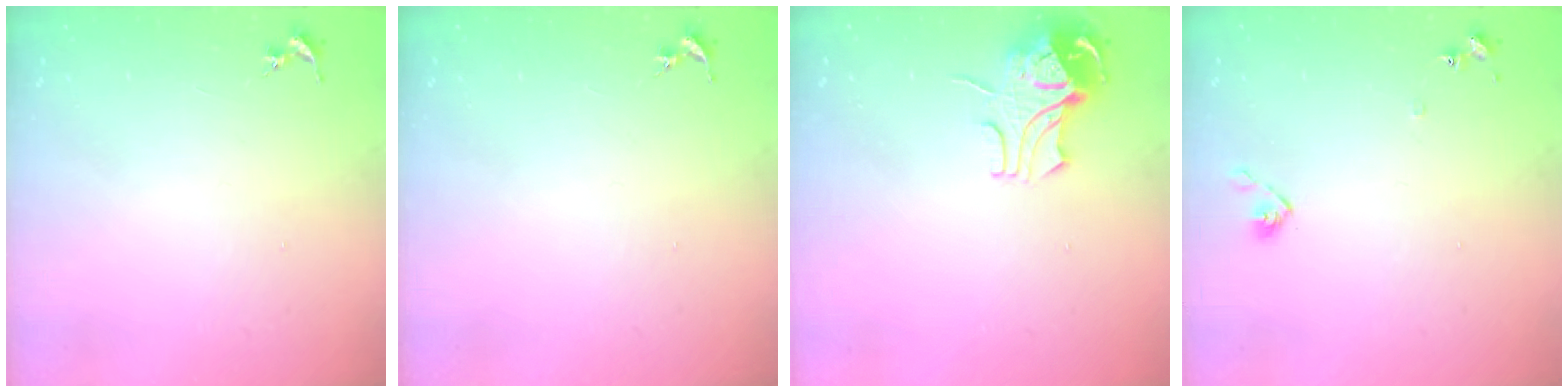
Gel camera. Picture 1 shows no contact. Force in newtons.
{"total": 0.0}
{"total": 9.0, "press": 8.9, "slide": 1.3}
{"total": 5.4, "press": 5.4, "slide": 0.4}